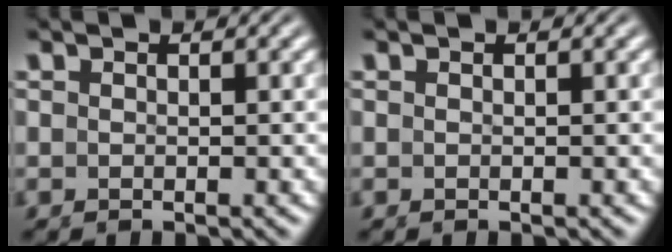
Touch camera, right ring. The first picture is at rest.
{"total": 0.0}